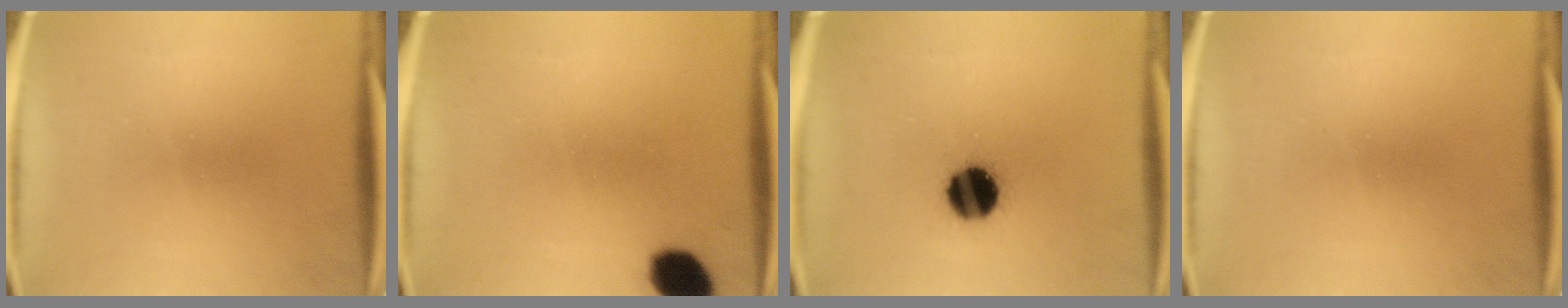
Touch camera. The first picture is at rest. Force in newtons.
{"total": 7.6}
{"total": 11.5}
{"total": 0.0}